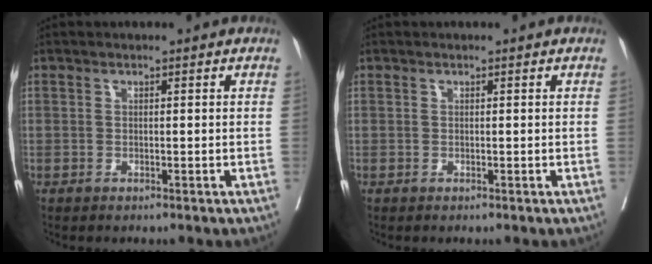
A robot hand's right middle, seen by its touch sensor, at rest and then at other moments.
{"total": 0.0}